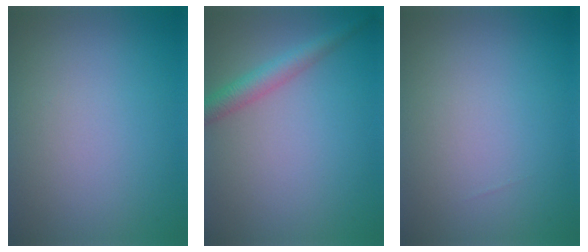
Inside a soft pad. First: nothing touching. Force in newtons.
{"total": 2.8, "press": 2.8, "slide": 0.2}
{"total": 0.0}